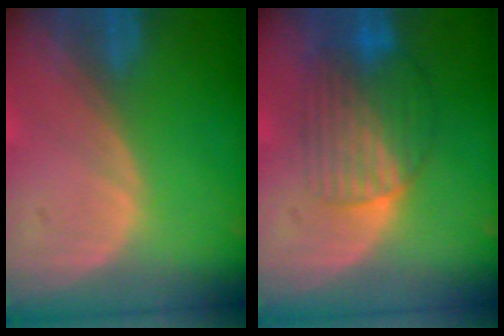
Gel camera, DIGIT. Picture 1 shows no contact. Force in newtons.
{"total": 7.8, "press": 7.4, "slide": 2.4}